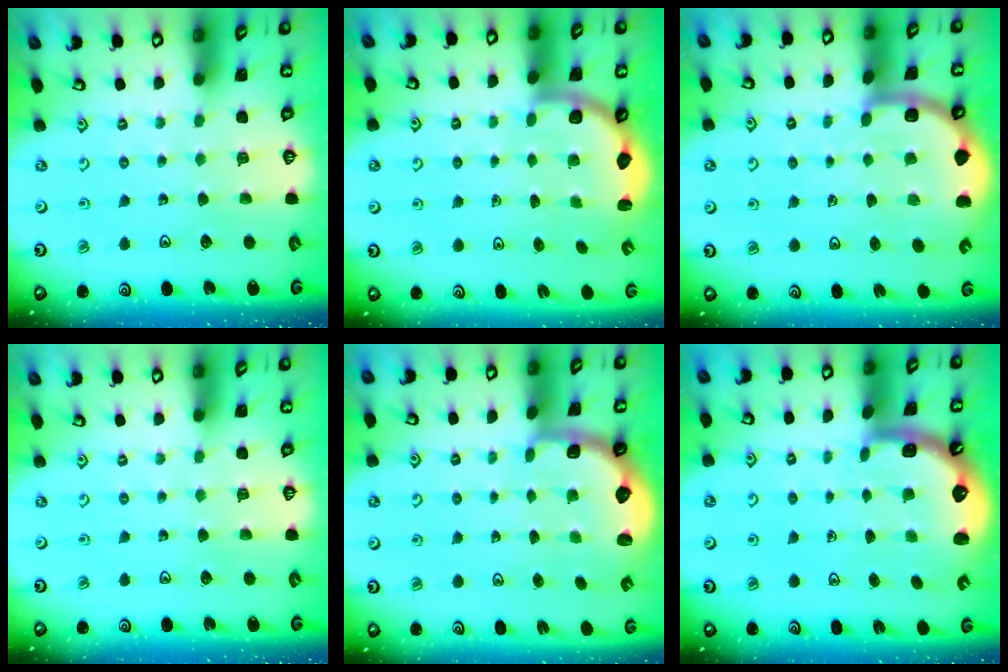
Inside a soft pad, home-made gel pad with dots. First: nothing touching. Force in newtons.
{"total": 3.4, "press": 2.9, "slide": 1.8}
{"total": 4.9, "press": 4.2, "slide": 2.4}
{"total": 0.0}
{"total": 2.6, "press": 2.0, "slide": 1.7}
{"total": 1.9, "press": 1.8, "slide": 0.6}